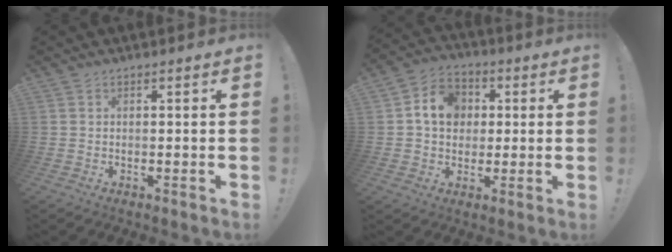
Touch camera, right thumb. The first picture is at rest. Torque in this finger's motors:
{"motor_torque": [1.16, 1.79, 1.09, -0.17, 0.11]}